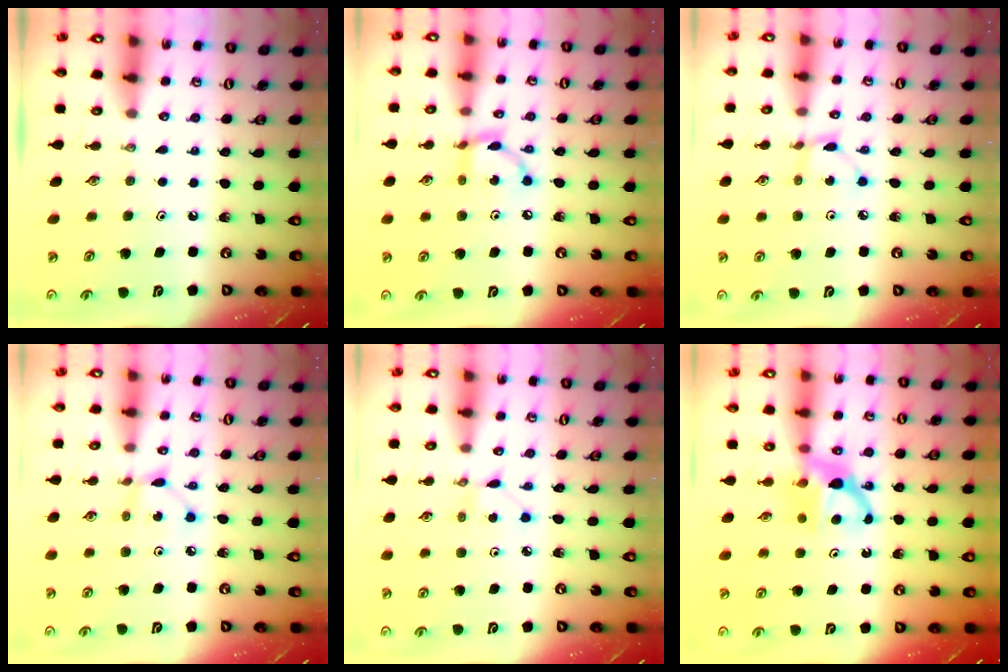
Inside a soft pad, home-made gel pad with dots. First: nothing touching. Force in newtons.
{"total": 8.5, "press": 8.4, "slide": 0.4}
{"total": 2.4, "press": 2.4, "slide": 0.3}
{"total": 3.1, "press": 3.1, "slide": 0.2}
{"total": 2.4, "press": 2.4, "slide": 0.3}
{"total": 6.0, "press": 5.9, "slide": 0.9}